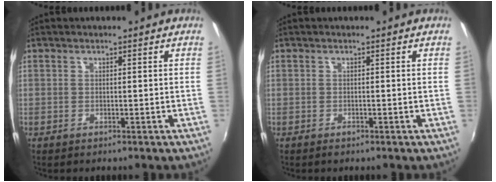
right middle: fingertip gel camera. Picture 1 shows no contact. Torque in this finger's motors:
{"motor_torque": [0.12, -0.07, 0.04, 0.02]}